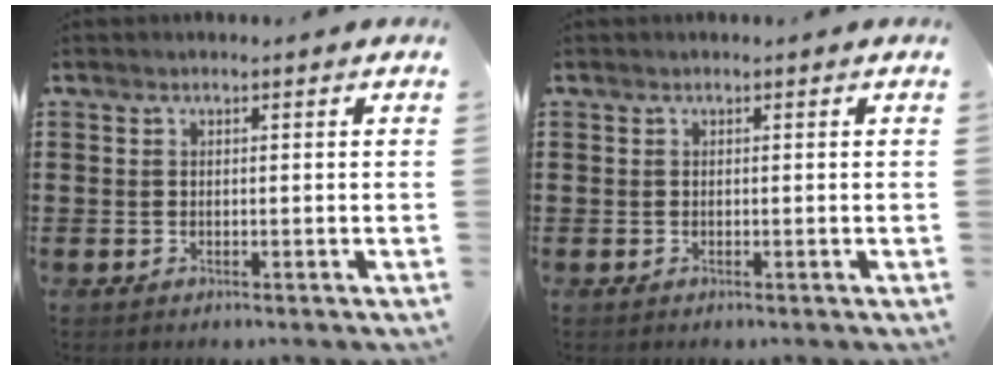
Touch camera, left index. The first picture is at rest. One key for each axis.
{"total": 0.0}